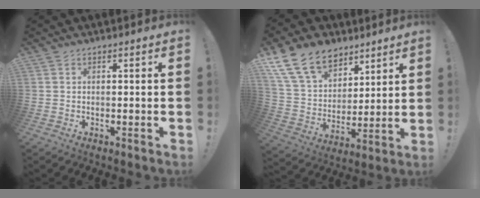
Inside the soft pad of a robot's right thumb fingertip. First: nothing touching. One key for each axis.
{"total": 18.2, "fx": 11.3, "fy": 11.8, "fz": 7.8, "tx": -0.136, "ty": -0.065, "tz": 0.224}